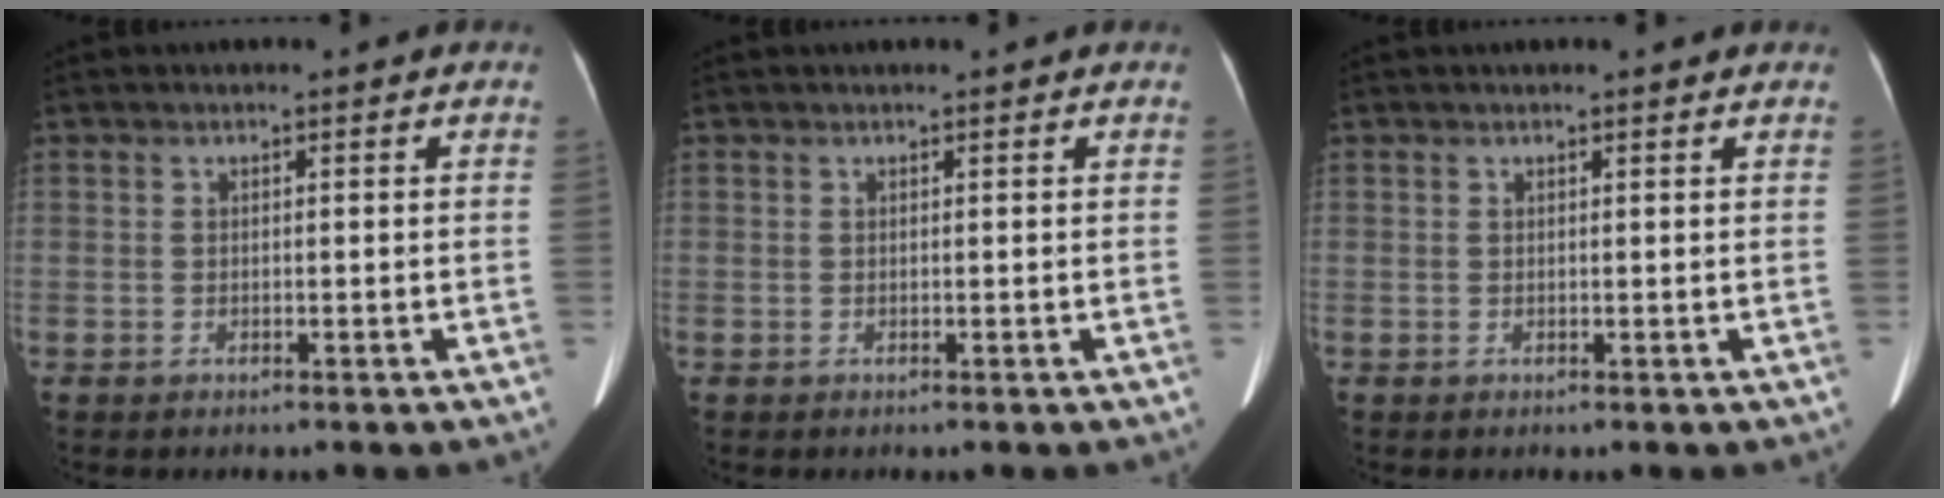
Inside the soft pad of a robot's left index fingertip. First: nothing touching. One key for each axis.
{"total": 1.3, "fx": 1.2, "fy": 0.1, "fz": 0.4, "tx": -0.007, "ty": 0.020, "tz": 0.018}
{"total": 2.0, "fx": 1.8, "fy": 0.1, "fz": 0.7, "tx": -0.011, "ty": 0.012, "tz": 0.020}